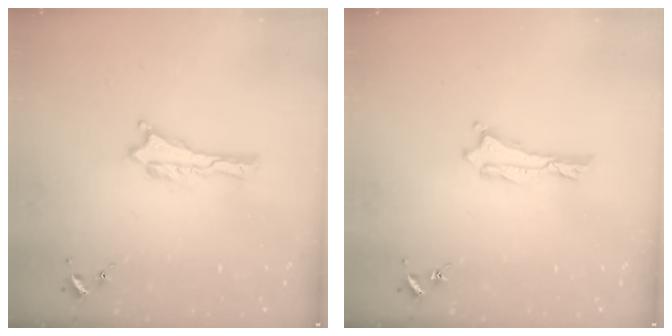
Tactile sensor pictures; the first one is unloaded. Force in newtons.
{"total": 0.0}